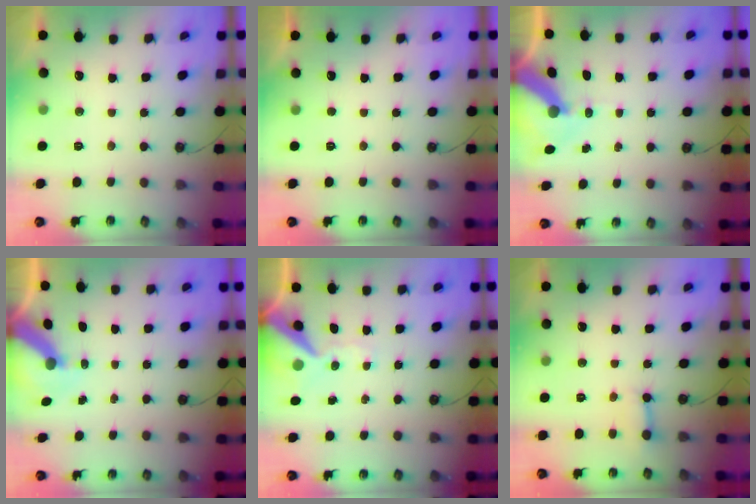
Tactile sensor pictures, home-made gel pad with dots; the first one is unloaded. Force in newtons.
{"total": 0.0}
{"total": 10.3, "press": 10.2, "slide": 1.4}
{"total": 7.4, "press": 7.4, "slide": 0.9}
{"total": 11.2, "press": 11.0, "slide": 1.8}
{"total": 3.3, "press": 3.3, "slide": 0.4}